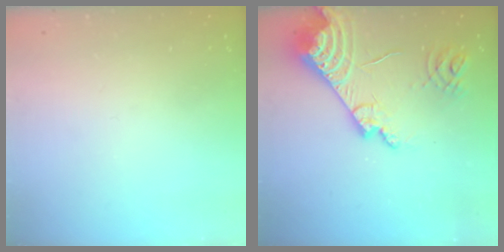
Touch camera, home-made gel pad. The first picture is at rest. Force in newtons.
{"total": 17.5, "press": 17.4, "slide": 2.1}